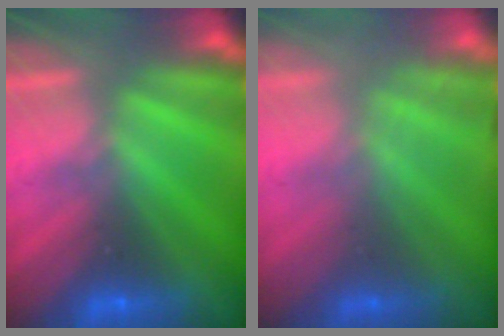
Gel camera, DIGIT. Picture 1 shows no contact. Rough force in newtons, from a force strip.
{"total": 2.5}